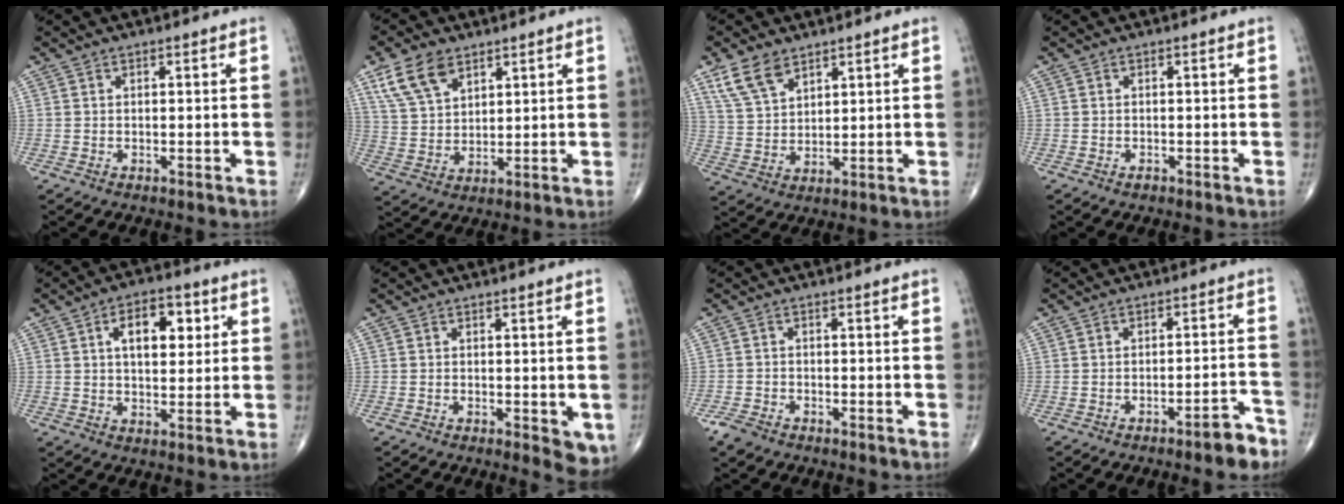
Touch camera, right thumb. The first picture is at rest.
{"total": 9.3, "force": [5.5, 5.3, 5.2], "torque": [-0.090, -0.019, 0.115]}
{"total": 7.6, "force": [5.0, 4.1, 4.0], "torque": [-0.068, -0.019, 0.107]}
{"total": 0.6, "force": [-0.4, 0.4, 0.3], "torque": [-0.002, 0.003, -0.007]}
{"total": 10.0, "force": [3.1, 5.5, 7.8], "torque": [-0.087, -0.001, 0.044]}
{"total": 4.7, "force": [-1.2, 1.9, 4.1], "torque": [-0.033, -0.008, -0.014]}
{"total": 2.8, "force": [-2.2, 1.3, 1.2], "torque": [-0.030, 0.002, -0.040]}
{"total": 5.2, "force": [-3.8, 1.2, 3.3], "torque": [-0.031, 0.038, -0.048]}